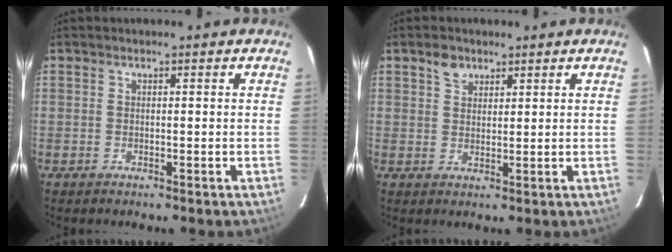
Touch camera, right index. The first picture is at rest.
{"total": 3.1, "force": [2.0, 2.1, 1.1], "torque": [-0.015, 0.009, 0.035]}